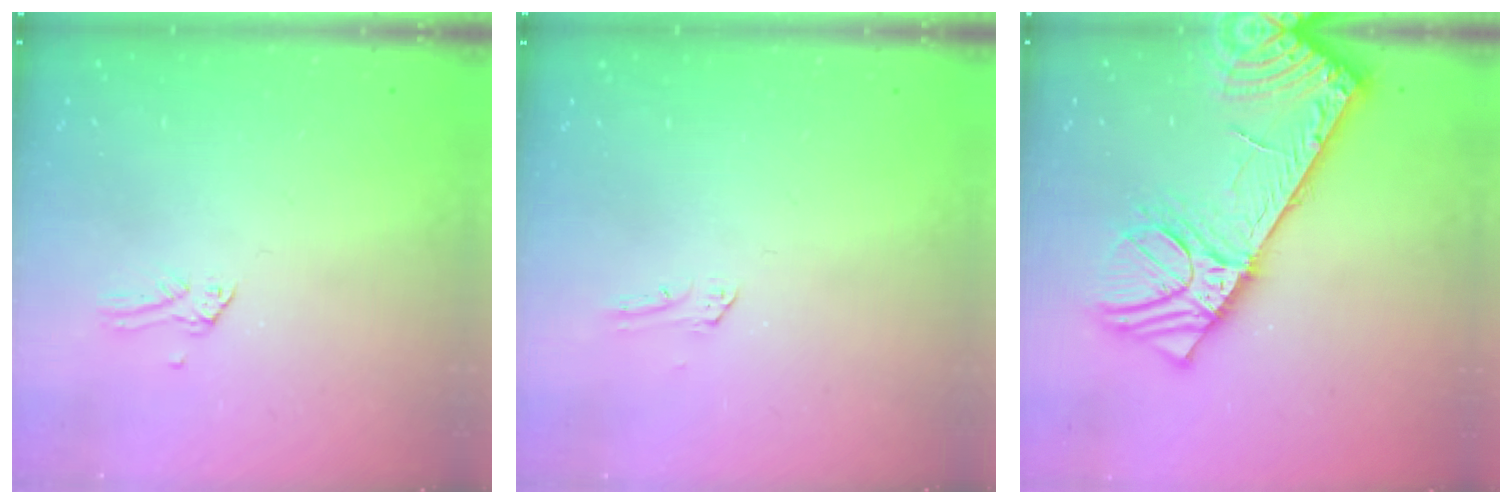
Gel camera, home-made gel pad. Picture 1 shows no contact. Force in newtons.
{"total": 1.6, "press": 1.6, "slide": 0.2}
{"total": 17.2, "press": 16.8, "slide": 3.2}